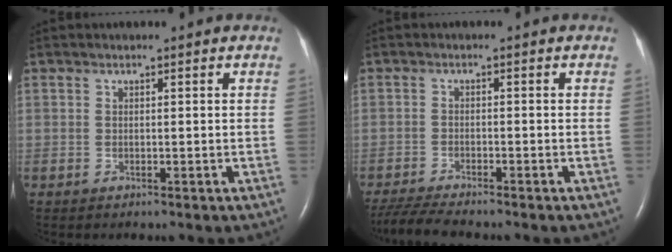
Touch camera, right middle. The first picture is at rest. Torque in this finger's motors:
{"motor_torque": [0.38, -0.41, 0.10, 0.04]}